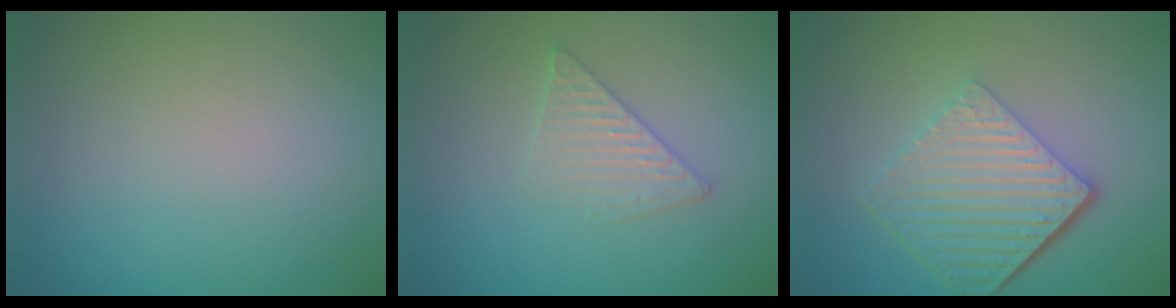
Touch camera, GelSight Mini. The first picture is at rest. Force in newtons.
{"total": 2.4, "press": 2.3, "slide": 0.2}
{"total": 6.4, "press": 4.3, "slide": 4.8}